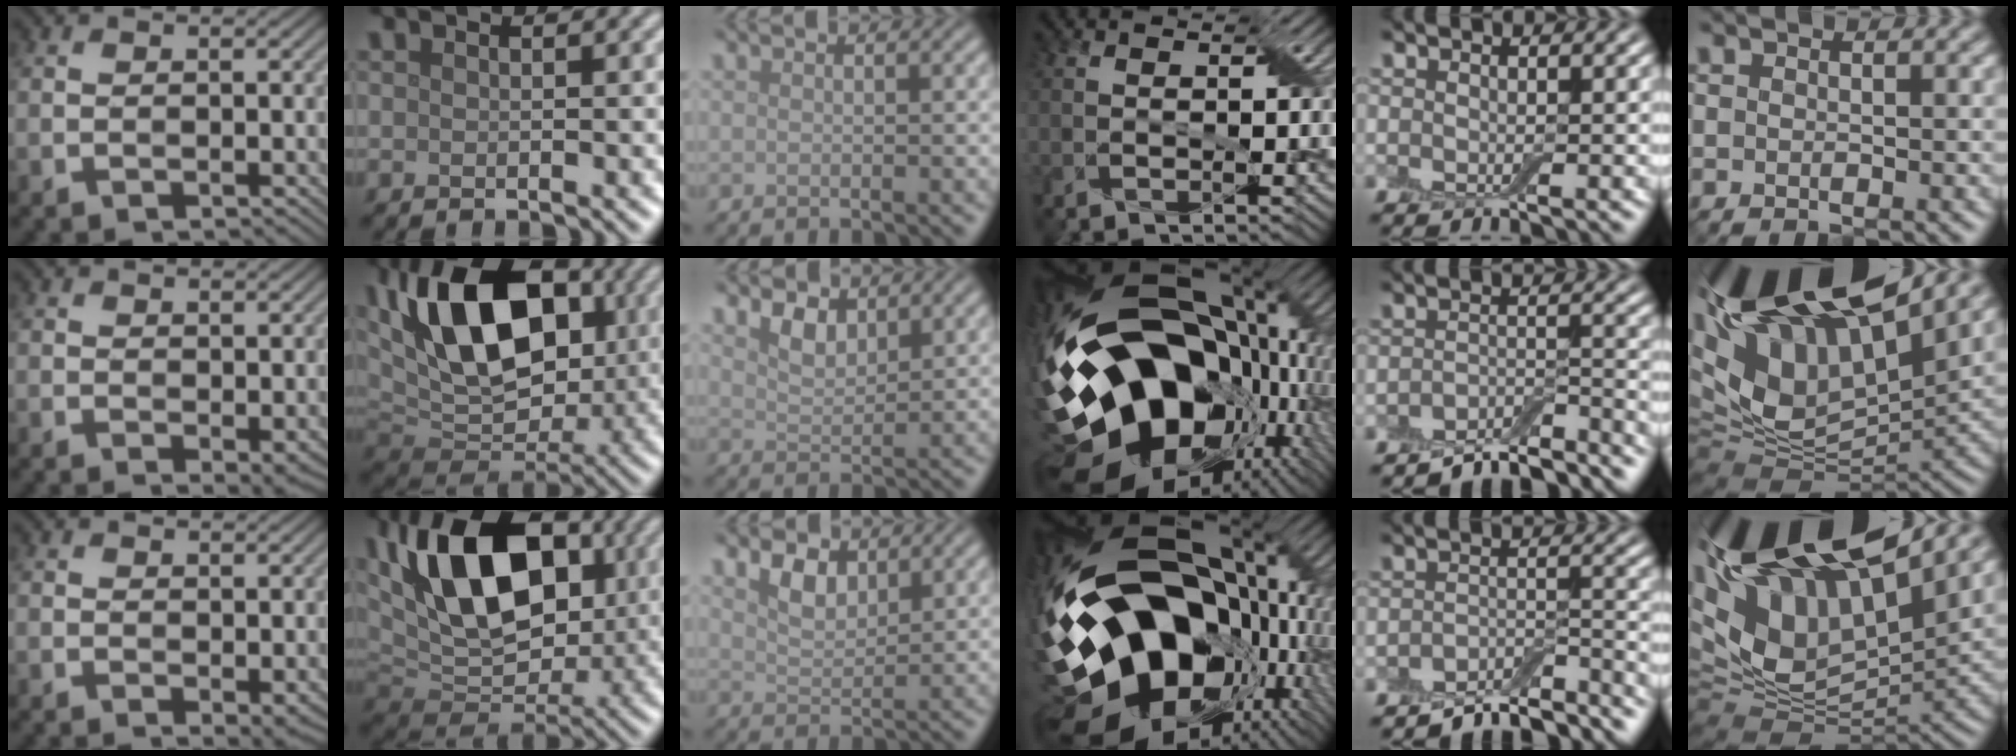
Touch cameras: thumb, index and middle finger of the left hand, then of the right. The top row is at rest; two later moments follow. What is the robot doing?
{"motion": "wrap", "object": "cling film"}